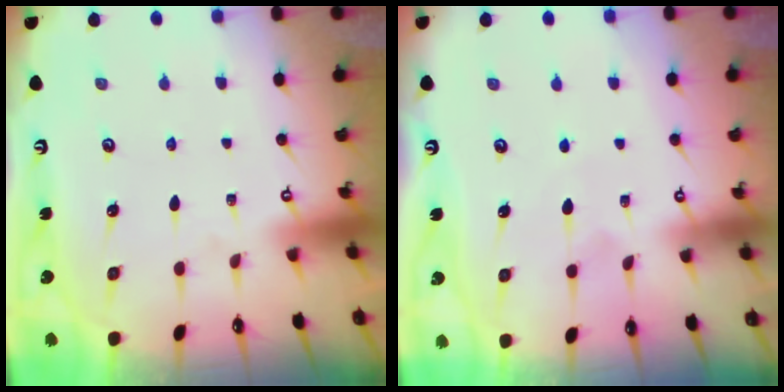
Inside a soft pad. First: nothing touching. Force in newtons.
{"total": 4.7, "press": 4.7, "slide": 0.6}